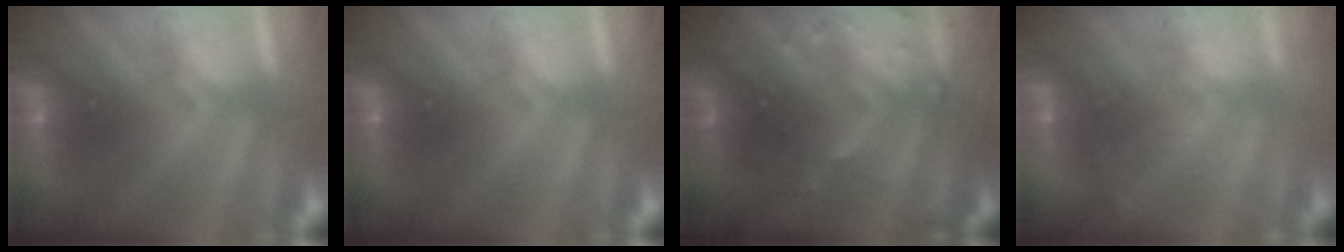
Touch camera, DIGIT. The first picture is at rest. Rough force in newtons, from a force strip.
{"total": 0.0}
{"total": 6.5}
{"total": 2.0}